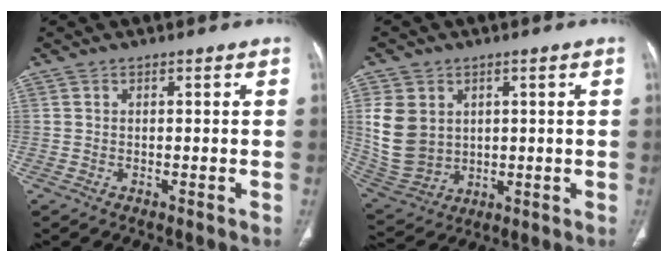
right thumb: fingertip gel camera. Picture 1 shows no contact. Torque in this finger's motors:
{"motor_torque": [0.16, 0.21, 0.16, 0.25, 0.10]}